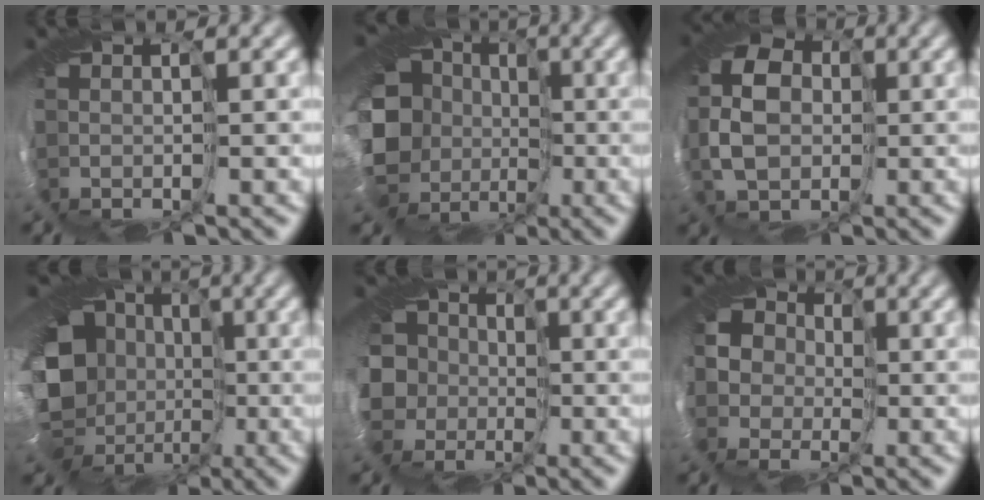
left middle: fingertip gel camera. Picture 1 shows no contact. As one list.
[{"total": 15.2, "force": [-4.5, 12.4, 7.5], "torque": [-0.141, -0.030, -0.101]}, {"total": 5.7, "force": [-1.3, 4.1, 3.8], "torque": [-0.072, -0.004, -0.046]}, {"total": 15.8, "force": [-2.9, 13.7, 7.3], "torque": [-0.153, -0.036, -0.085]}, {"total": 9.8, "force": [-2.9, 8.2, 4.4], "torque": [-0.092, -0.007, -0.098]}, {"total": 5.3, "force": [-0.1, 5.1, 1.5], "torque": [-0.019, 0.010, -0.046]}]